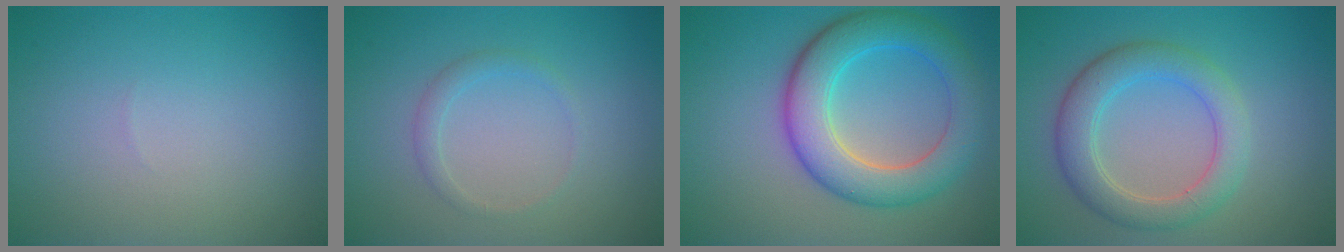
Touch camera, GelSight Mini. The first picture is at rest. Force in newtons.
{"total": 1.3, "press": 1.3, "slide": 0.0}
{"total": 7.2, "press": 7.2, "slide": 0.2}
{"total": 4.6, "press": 4.6, "slide": 0.2}